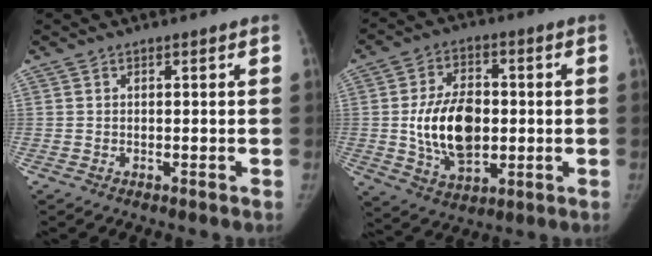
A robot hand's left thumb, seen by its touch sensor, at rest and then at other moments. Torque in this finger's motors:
{"motor_torque": [0.75, 1.61, 0.94, -0.74, 0.17]}